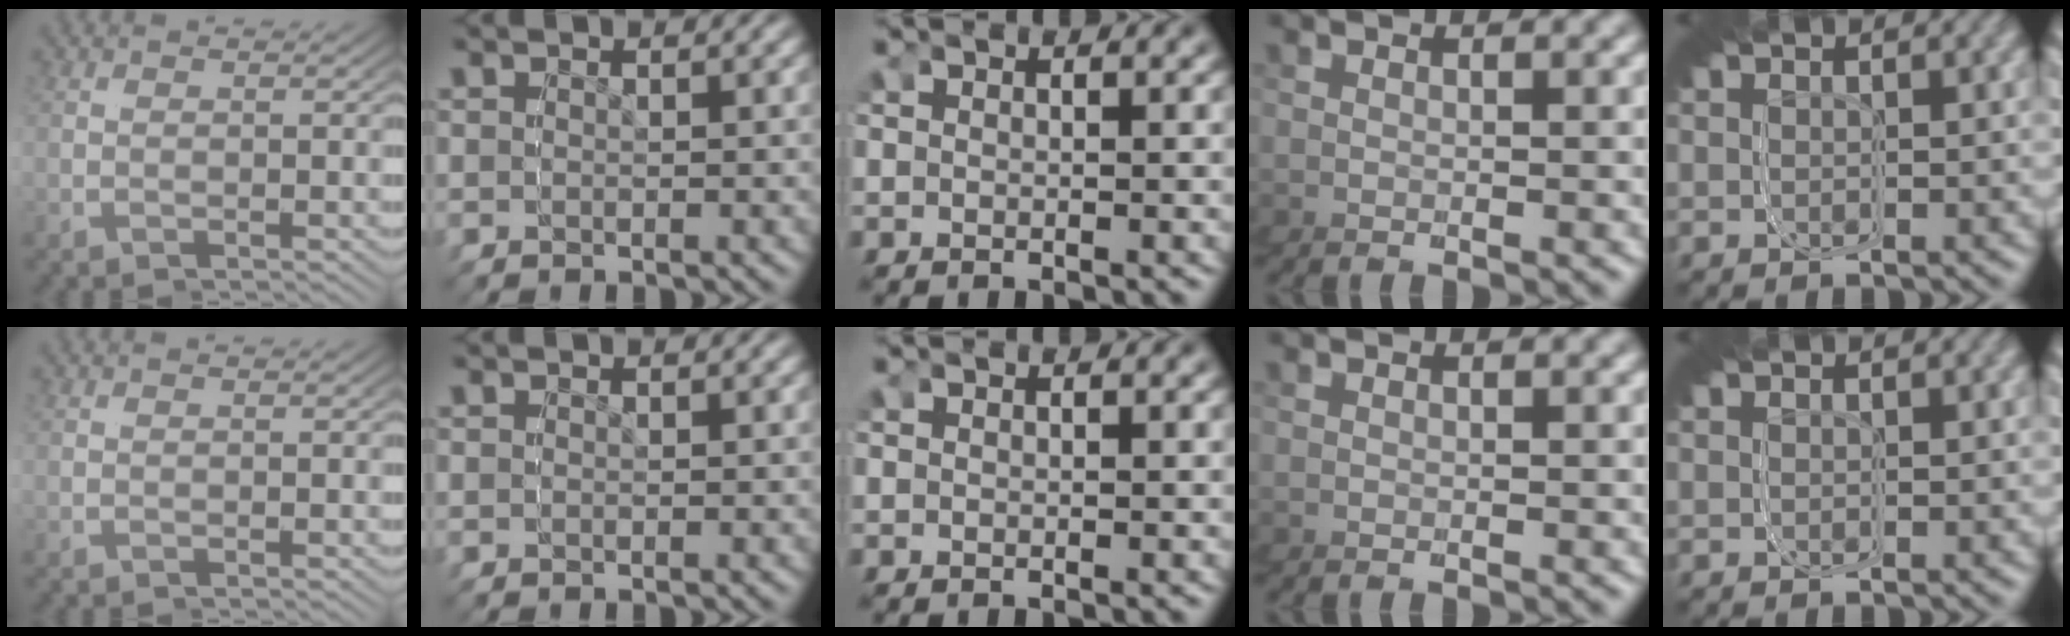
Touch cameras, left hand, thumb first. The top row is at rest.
{}